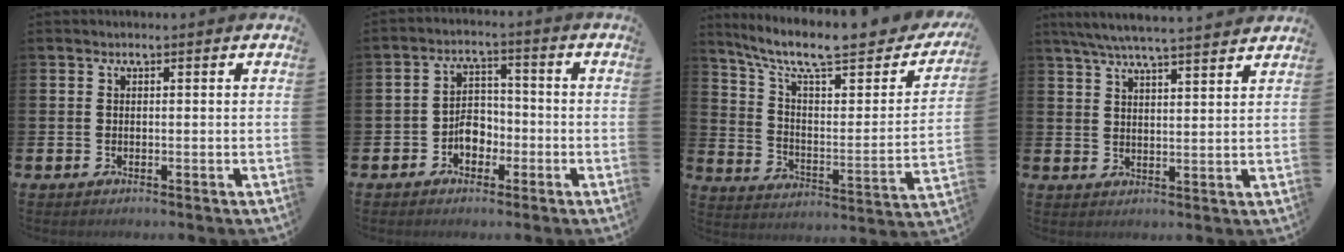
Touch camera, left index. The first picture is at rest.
{"total": 3.9, "force": [-1.8, 2.8, 2.0], "torque": [-0.032, 0.006, -0.041]}
{"total": 9.8, "force": [7.9, 2.4, 5.4], "torque": [-0.125, -0.062, 0.128]}
{"total": 6.2, "force": [5.9, 0.0, 1.9], "torque": [-0.052, -0.028, 0.106]}